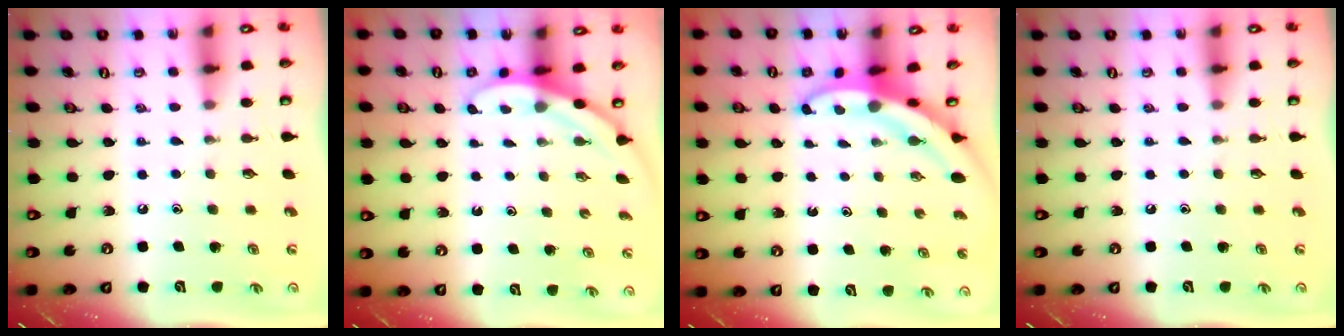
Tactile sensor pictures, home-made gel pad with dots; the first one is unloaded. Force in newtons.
{"total": 5.0, "press": 4.9, "slide": 0.3}
{"total": 3.9, "press": 3.9, "slide": 0.5}
{"total": 0.0}